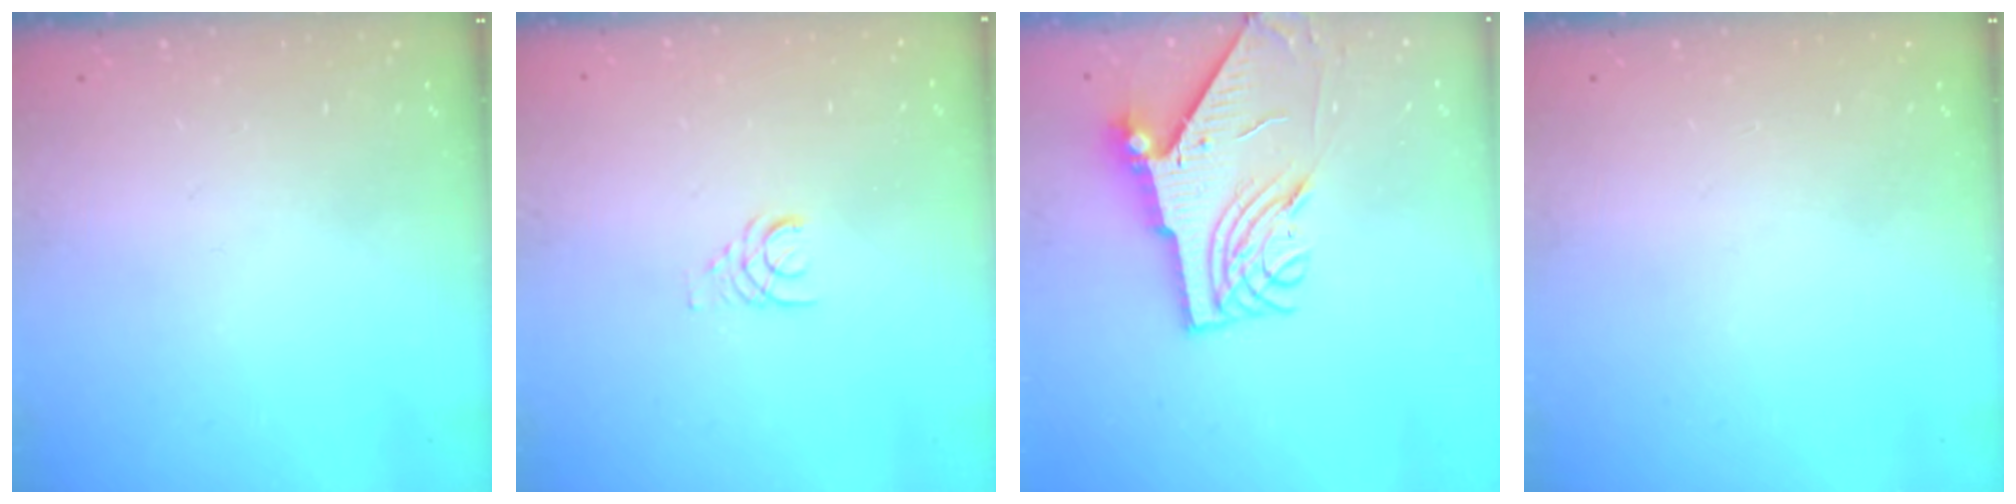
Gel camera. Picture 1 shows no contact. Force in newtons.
{"total": 1.7, "press": 1.7, "slide": 0.2}
{"total": 9.2, "press": 9.1, "slide": 1.3}
{"total": 0.0}